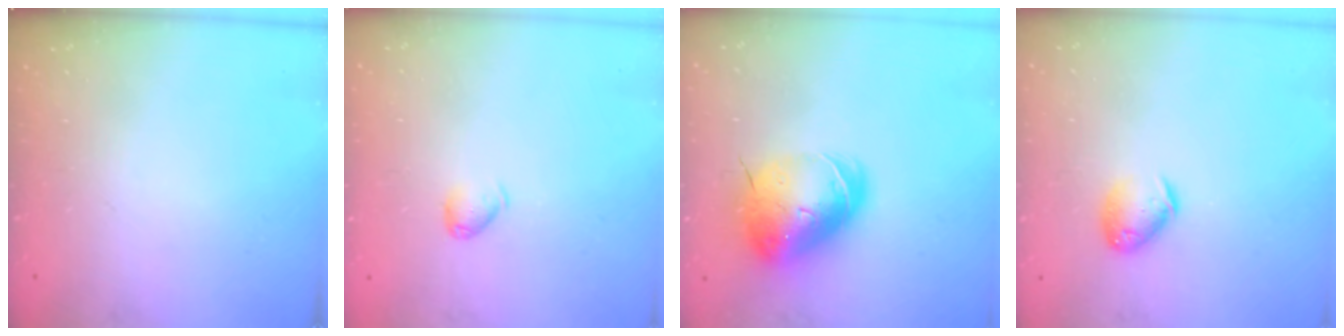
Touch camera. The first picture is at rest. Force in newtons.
{"total": 4.8, "press": 4.7, "slide": 0.9}
{"total": 13.5, "press": 13.3, "slide": 2.4}
{"total": 9.2, "press": 9.1, "slide": 1.4}